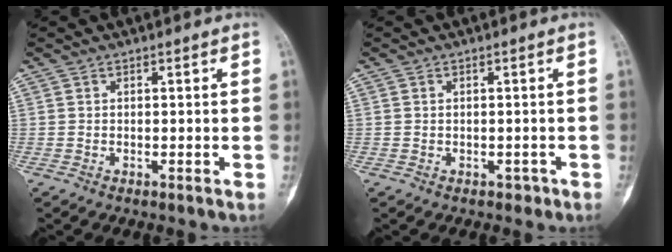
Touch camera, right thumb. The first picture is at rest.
{"total": 1.4, "force": [-0.4, 1.2, 0.6], "torque": [0.002, 0.009, 0.000]}